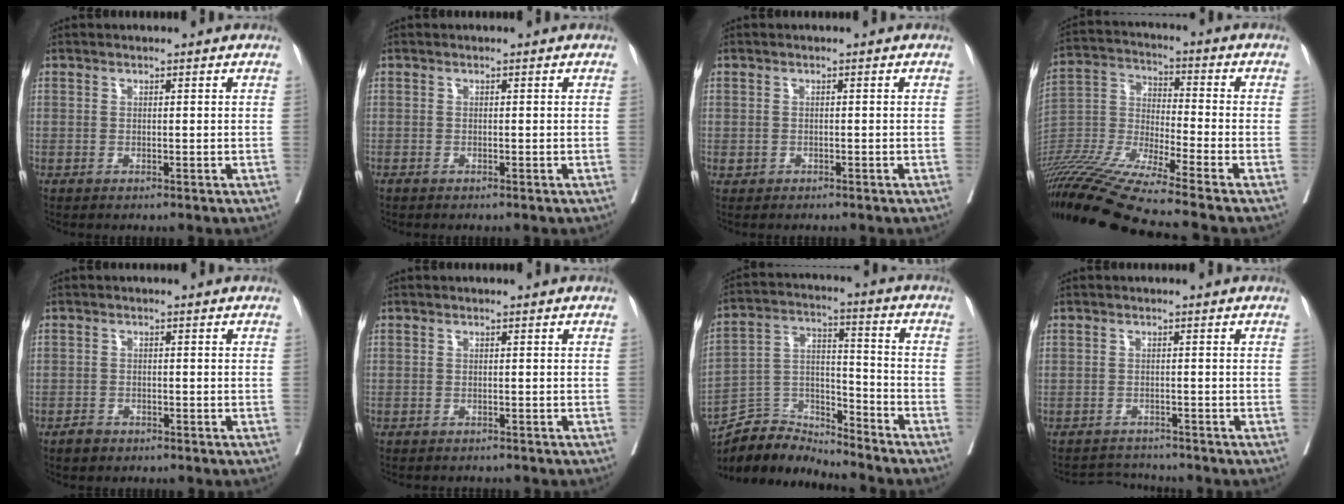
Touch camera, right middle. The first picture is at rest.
{"total": 0.0}
{"total": 0.6, "force": [-0.4, 0.4, 0.2], "torque": [-0.007, 0.001, -0.007]}
{"total": 19.0, "force": [-16.2, -2.1, 9.7], "torque": [-0.213, -0.028, -0.303]}
{"total": 1.8, "force": [-1.3, 1.1, 0.6], "torque": [-0.014, 0.003, -0.020]}
{"total": 2.4, "force": [-2.2, 0.7, 0.6], "torque": [-0.010, -0.003, -0.029]}
{"total": 12.4, "force": [-12.2, 1.6, 0.9], "torque": [-0.012, 0.038, -0.227]}
{"total": 4.0, "force": [-3.6, 0.4, -1.8], "torque": [0.033, 0.007, -0.057]}